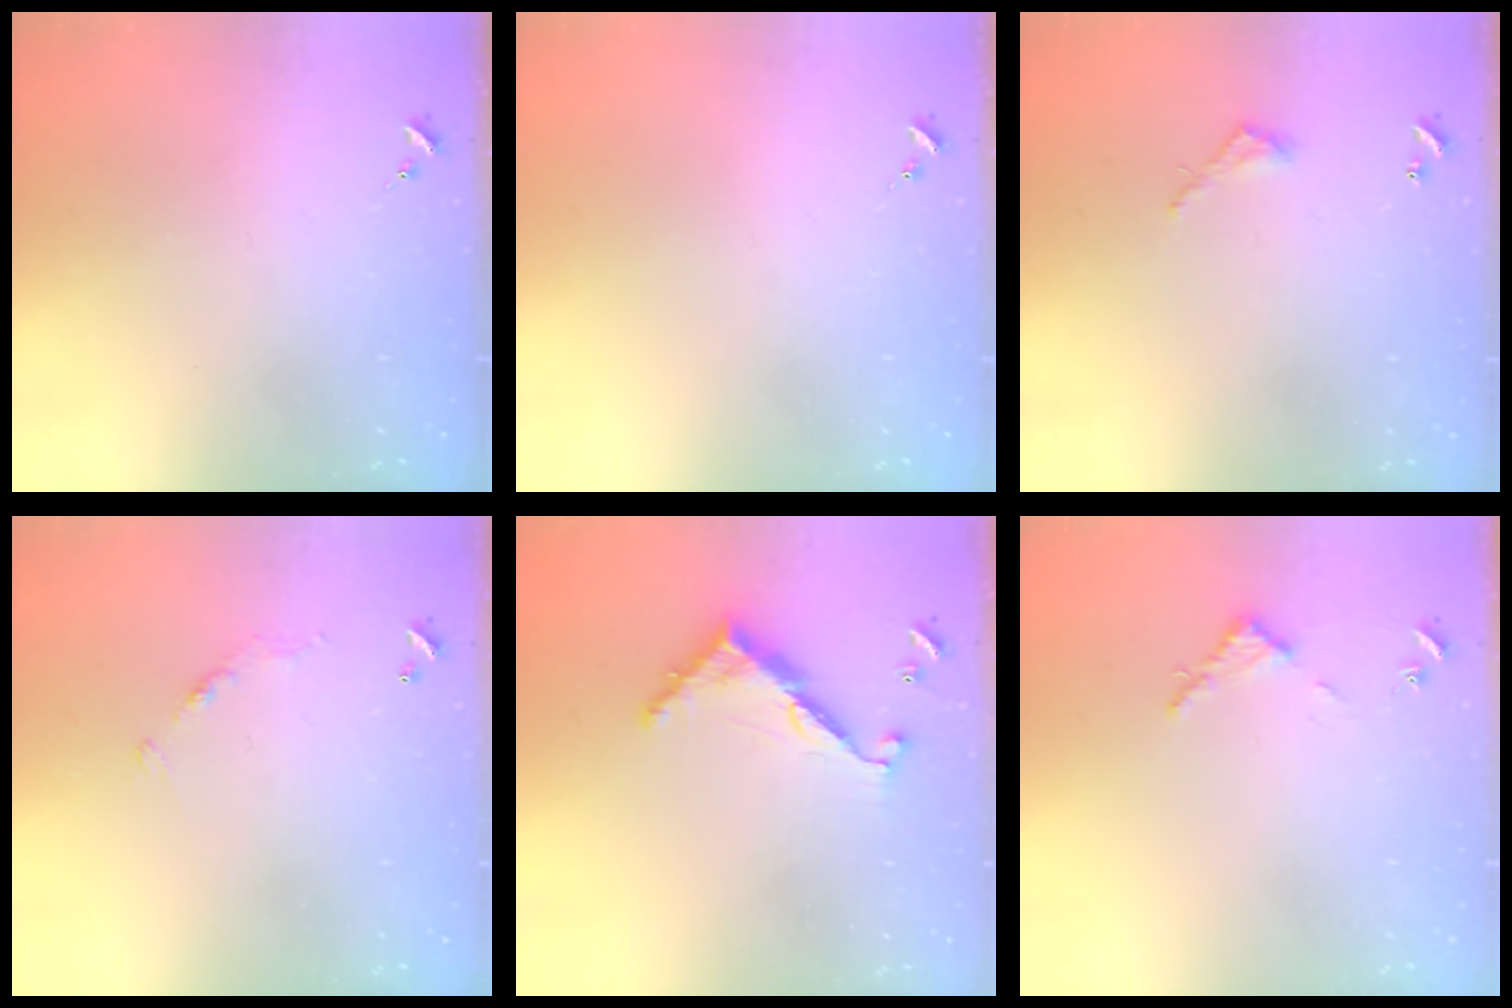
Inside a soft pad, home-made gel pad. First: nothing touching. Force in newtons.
{"total": 0.0}
{"total": 3.9, "press": 3.9, "slide": 0.3}
{"total": 6.0, "press": 6.0, "slide": 0.4}
{"total": 8.9, "press": 8.9, "slide": 0.6}
{"total": 2.8, "press": 2.8, "slide": 0.3}